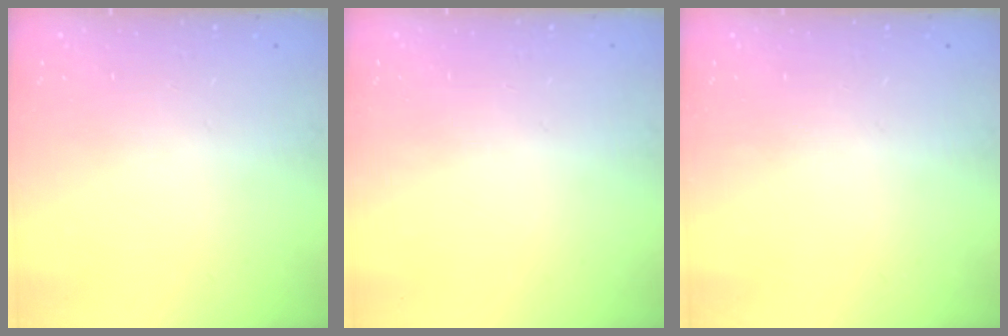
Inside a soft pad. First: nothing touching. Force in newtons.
{"total": 0.6, "press": 0.6, "slide": 0.2}
{"total": 0.0}